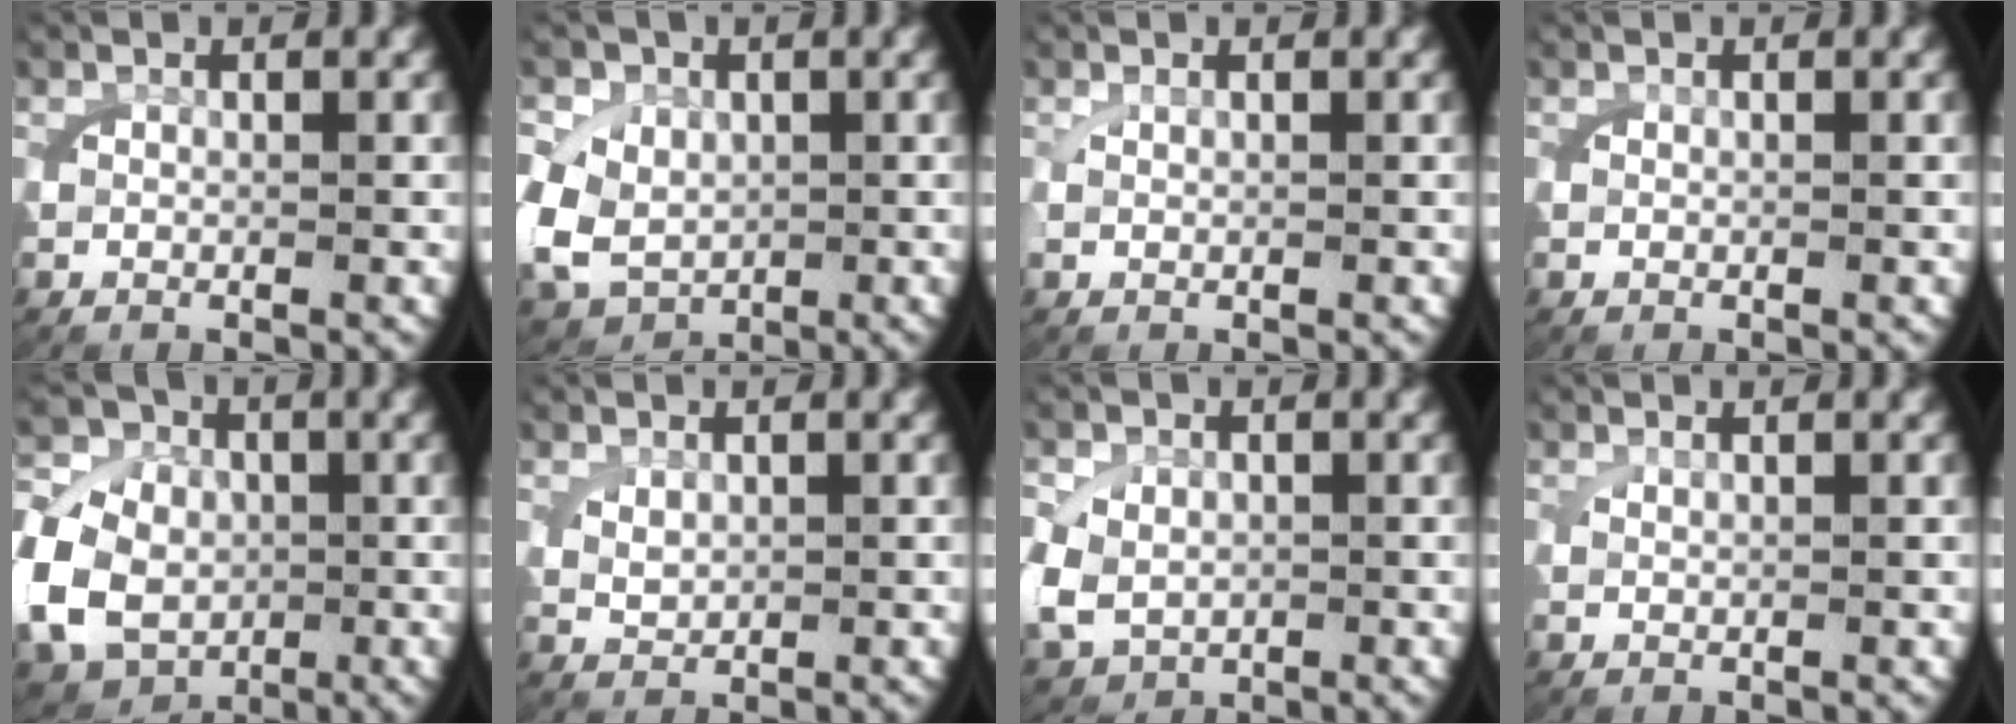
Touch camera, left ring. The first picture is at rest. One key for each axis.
{"total": 8.0, "fx": -1.5, "fy": 7.1, "fz": 3.3, "tx": -0.104, "ty": -0.050, "tz": -0.003}
{"total": 0.7, "fx": 0.4, "fy": 0.4, "fz": 0.5, "tx": -0.019, "ty": 0.000, "tz": 0.012}
{"total": 0.0}
{"total": 11.4, "fx": -2.3, "fy": 10.2, "fz": 4.5, "tx": -0.121, "ty": -0.046, "tz": -0.028}
{"total": 1.0, "fx": 0.6, "fy": 0.4, "fz": 0.7, "tx": -0.018, "ty": -0.005, "tz": 0.023}
{"total": 3.7, "fx": -0.6, "fy": 3.2, "fz": 1.9, "tx": -0.053, "ty": -0.019, "tz": 0.006}
{"total": 0.6, "fx": 0.5, "fy": 0.1, "fz": 0.4, "tx": -0.010, "ty": 0.002, "tz": 0.012}